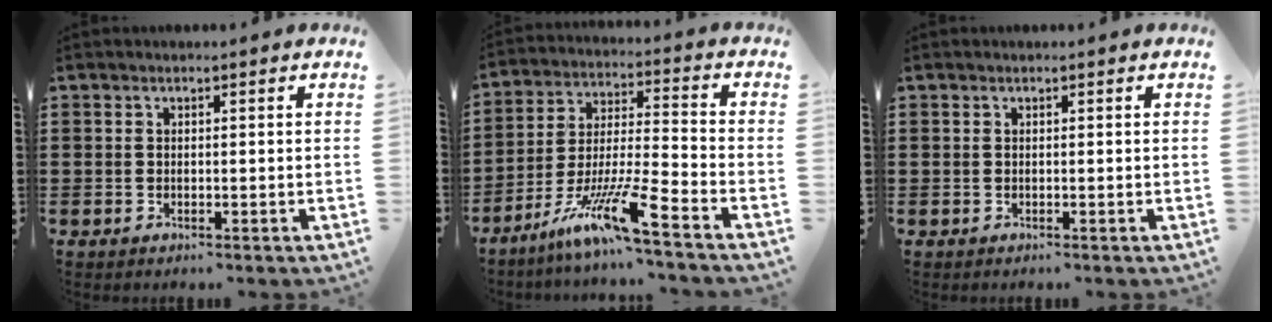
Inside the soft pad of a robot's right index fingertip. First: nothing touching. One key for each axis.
{"total": 12.3, "fx": -9.1, "fy": 0.3, "fz": 8.2, "tx": -0.161, "ty": 0.000, "tz": -0.177}
{"total": 0.0}